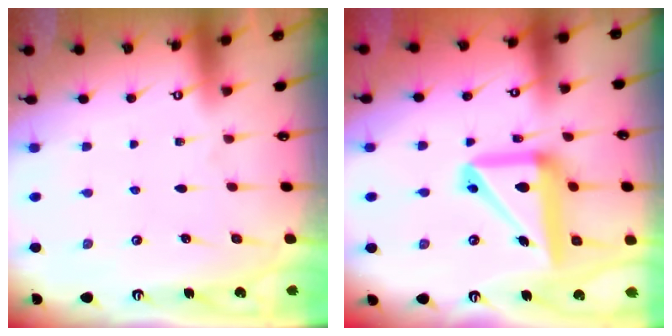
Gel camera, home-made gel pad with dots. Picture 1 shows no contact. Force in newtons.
{"total": 16.7, "press": 16.5, "slide": 2.6}